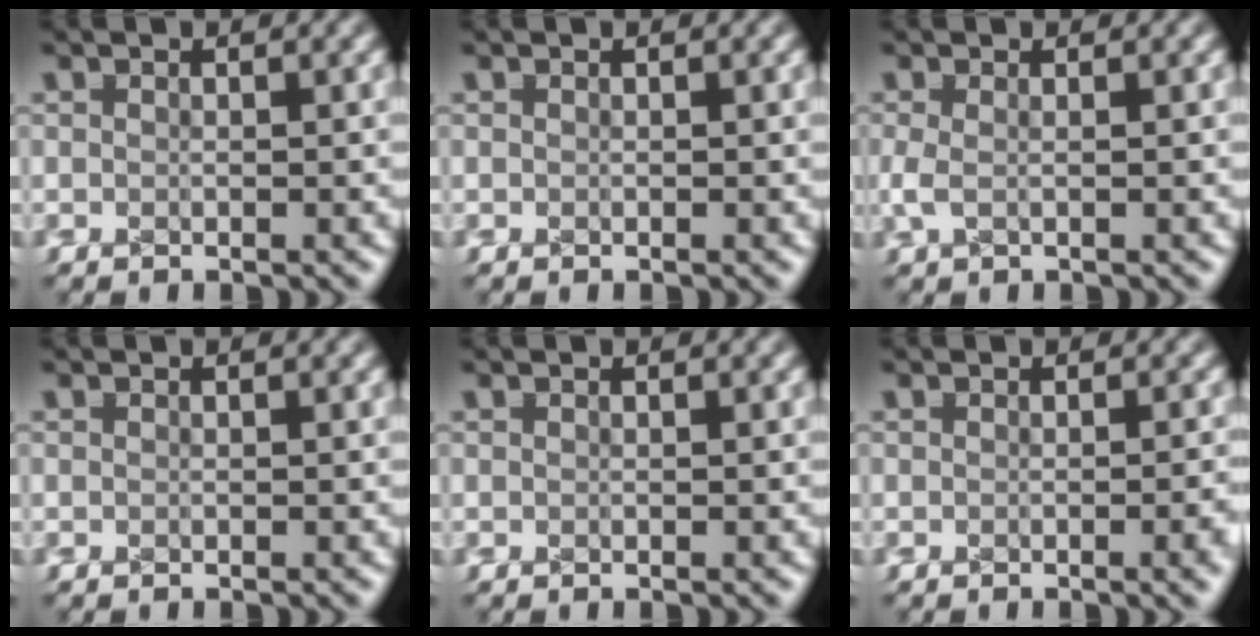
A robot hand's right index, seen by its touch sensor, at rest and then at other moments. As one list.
[{"total": 0.0}, {"total": 0.8, "force": [0.4, -0.1, 0.7], "torque": [-0.014, 0.001, 0.013]}, {"total": 0.0}, {"total": 0.0}, {"total": 0.8, "force": [-0.3, -0.3, 0.6], "torque": [-0.007, 0.004, -0.006]}]